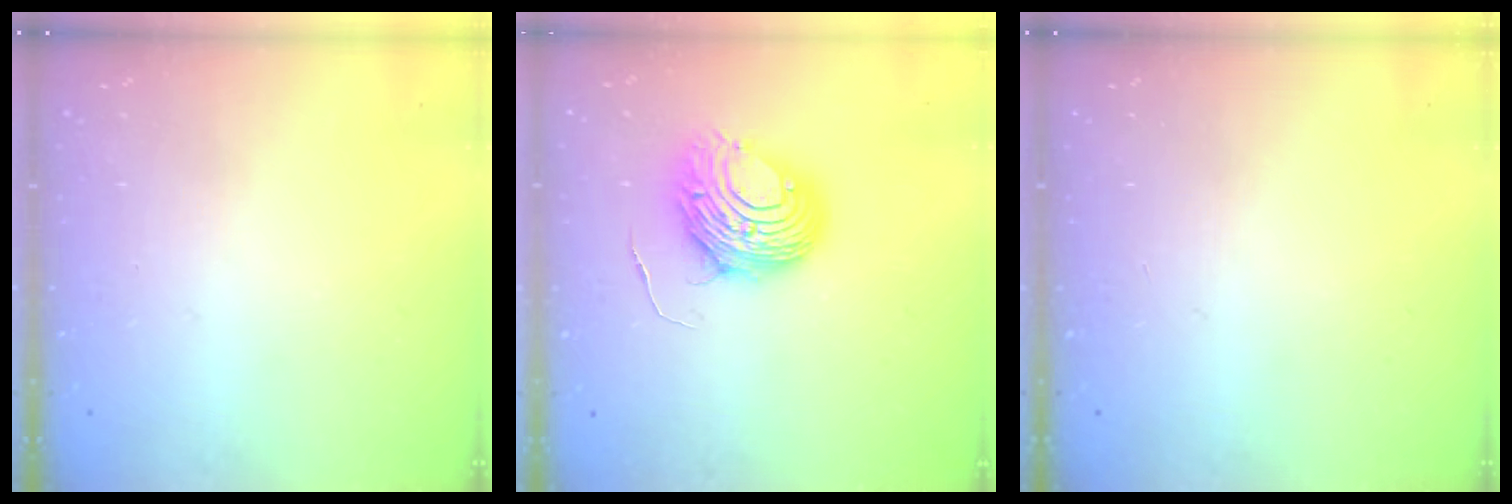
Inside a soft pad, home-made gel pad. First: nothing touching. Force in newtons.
{"total": 8.7, "press": 8.7, "slide": 0.9}
{"total": 0.0}